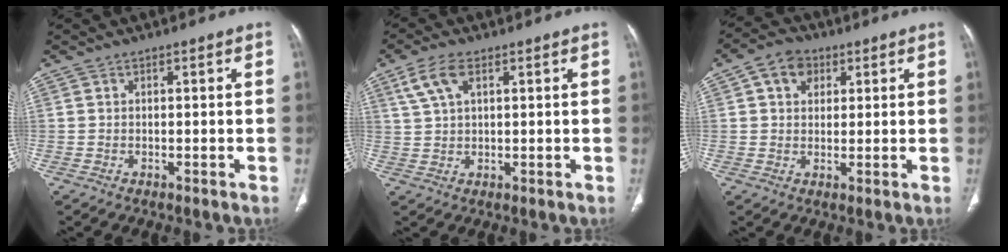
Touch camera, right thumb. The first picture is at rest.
{"total": 5.9, "force": [2.8, 2.8, 4.3], "torque": [-0.094, 0.005, 0.062]}
{"total": 6.1, "force": [2.4, 4.7, 3.1], "torque": [-0.028, 0.002, 0.035]}